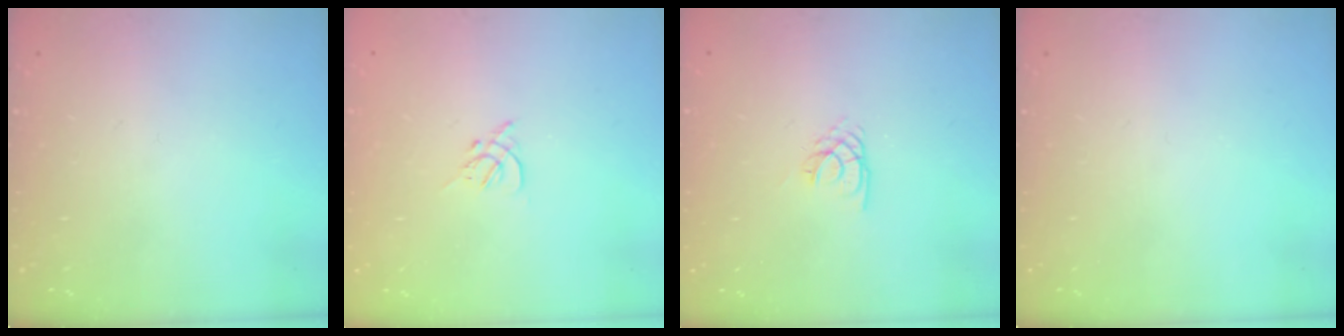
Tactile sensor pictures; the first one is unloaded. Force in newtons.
{"total": 2.7, "press": 2.6, "slide": 0.7}
{"total": 2.2, "press": 2.2, "slide": 0.3}
{"total": 0.0}